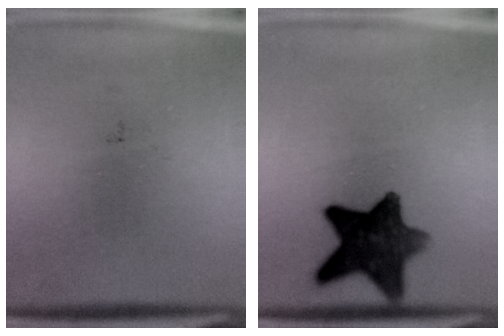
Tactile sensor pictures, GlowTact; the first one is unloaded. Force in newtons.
{"total": 11.4}